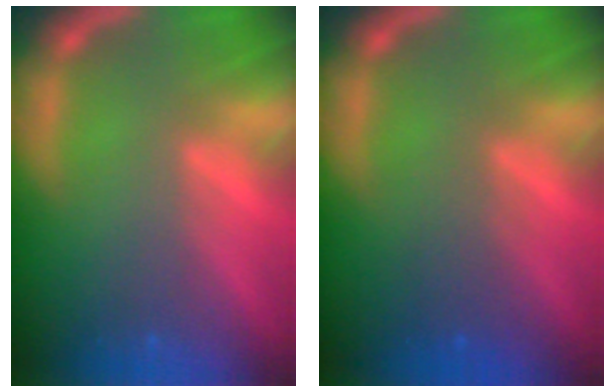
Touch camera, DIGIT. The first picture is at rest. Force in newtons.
{"total": 2.0}